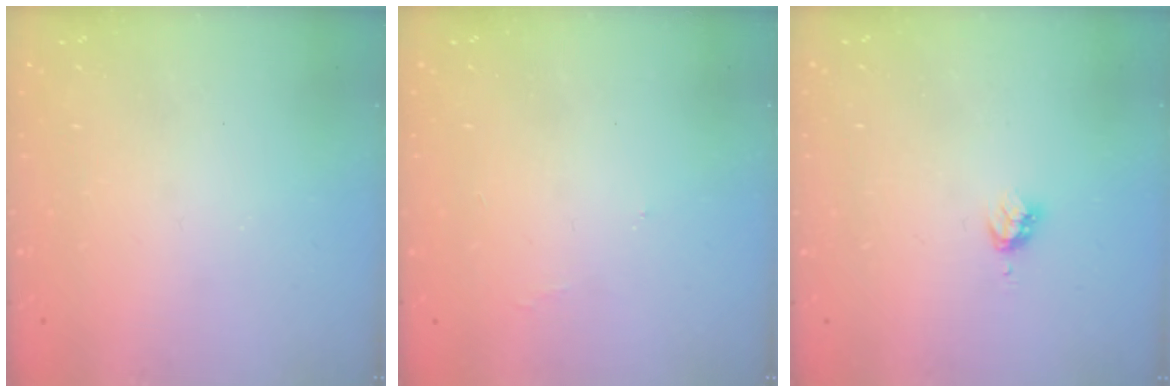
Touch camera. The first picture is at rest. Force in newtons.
{"total": 3.7, "press": 3.7, "slide": 0.4}
{"total": 2.9, "press": 2.8, "slide": 0.4}